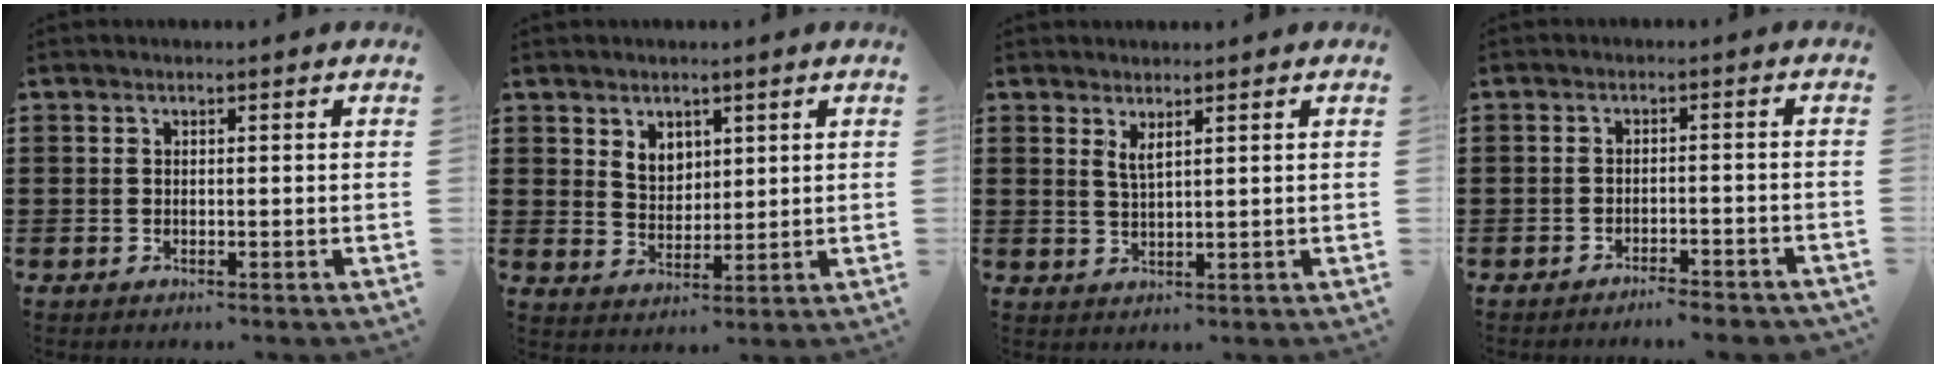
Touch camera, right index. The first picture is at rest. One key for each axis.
{"total": 4.0, "fx": 2.4, "fy": 2.9, "fz": 1.3, "tx": -0.038, "ty": 0.010, "tz": 0.046}
{"total": 2.0, "fx": 1.4, "fy": 0.4, "fz": 1.4, "tx": -0.031, "ty": 0.001, "tz": 0.025}
{"total": 2.5, "fx": -2.4, "fy": -0.1, "fz": 0.5, "tx": -0.013, "ty": -0.001, "tz": -0.051}